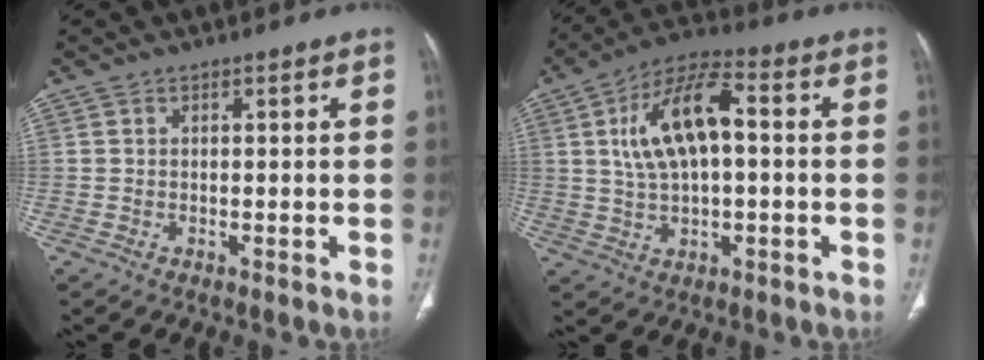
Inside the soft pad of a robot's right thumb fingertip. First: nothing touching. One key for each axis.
{"total": 13.5, "fx": 1.9, "fy": 6.2, "fz": 11.8, "tx": -0.217, "ty": 0.024, "tz": 0.029}